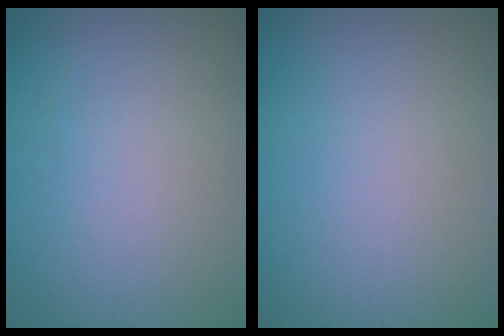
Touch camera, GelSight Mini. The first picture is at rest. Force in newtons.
{"total": 0.0}